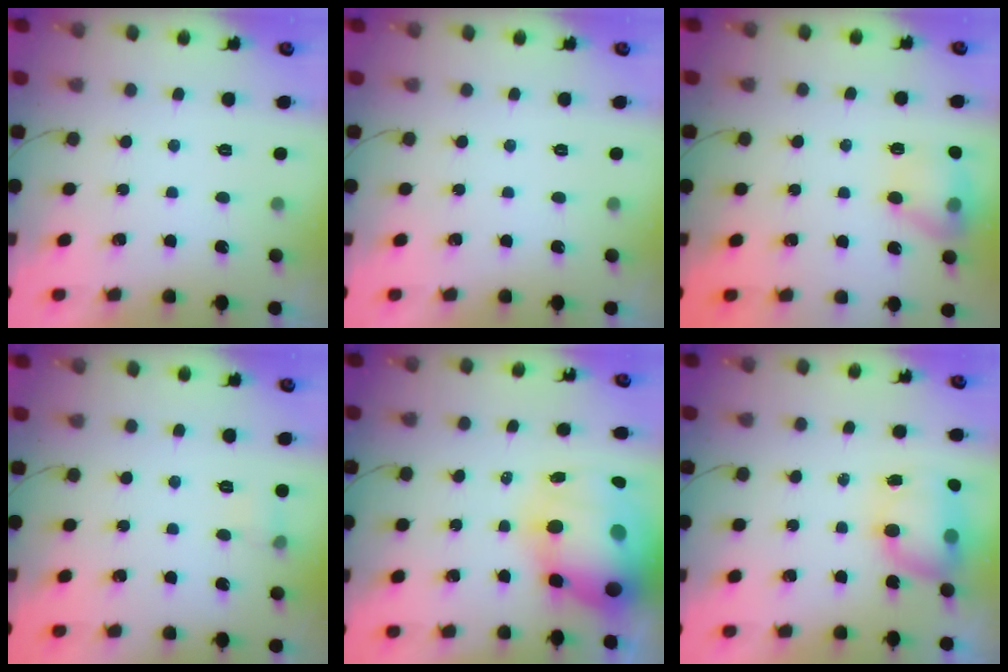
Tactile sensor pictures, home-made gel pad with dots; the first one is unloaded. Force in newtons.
{"total": 0.0}
{"total": 13.3, "press": 13.2, "slide": 1.0}
{"total": 4.6, "press": 4.4, "slide": 1.4}
{"total": 23.8, "press": 23.1, "slide": 5.7}
{"total": 7.4, "press": 7.3, "slide": 1.0}